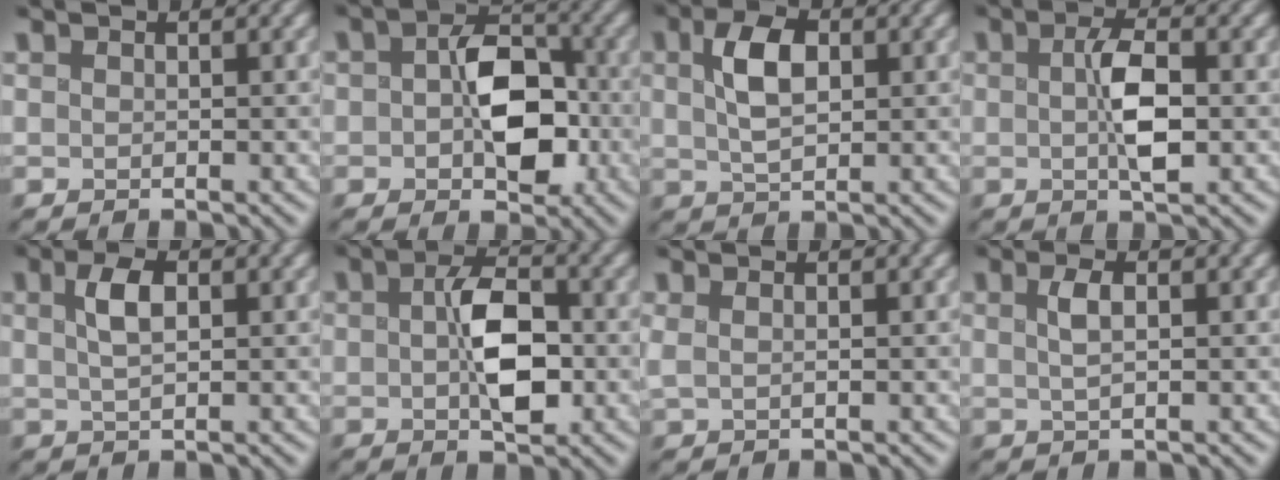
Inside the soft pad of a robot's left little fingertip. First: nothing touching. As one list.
[{"total": 6.0, "force": [-1.3, 3.8, 4.4], "torque": [-0.087, -0.002, -0.005]}, {"total": 3.3, "force": [0.2, 1.7, 2.9], "torque": [-0.077, 0.002, 0.023]}, {"total": 2.9, "force": [-0.8, 0.6, 2.7], "torque": [-0.074, 0.000, 0.005]}, {"total": 1.8, "force": [0.0, 0.5, 1.7], "torque": [-0.056, 0.002, 0.021]}, {"total": 4.3, "force": [-1.1, 2.1, 3.6], "torque": [-0.084, -0.001, 0.002]}, {"total": 0.7, "force": [0.1, 0.2, 0.7], "torque": [-0.017, 0.006, 0.005]}, {"total": 1.0, "force": [-0.3, -0.1, 1.0], "torque": [-0.037, 0.000, 0.014]}]